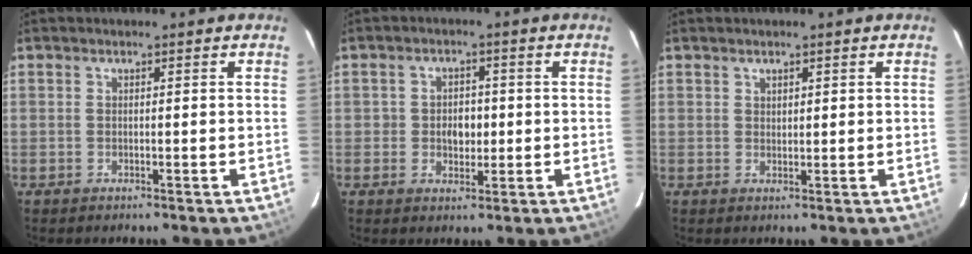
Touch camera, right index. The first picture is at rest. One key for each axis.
{"total": 3.9, "fx": -0.3, "fy": 3.2, "fz": 2.3, "tx": -0.039, "ty": 0.008, "tz": -0.003}
{"total": 1.2, "fx": 0.9, "fy": 0.6, "fz": 0.4, "tx": -0.003, "ty": 0.002, "tz": 0.016}